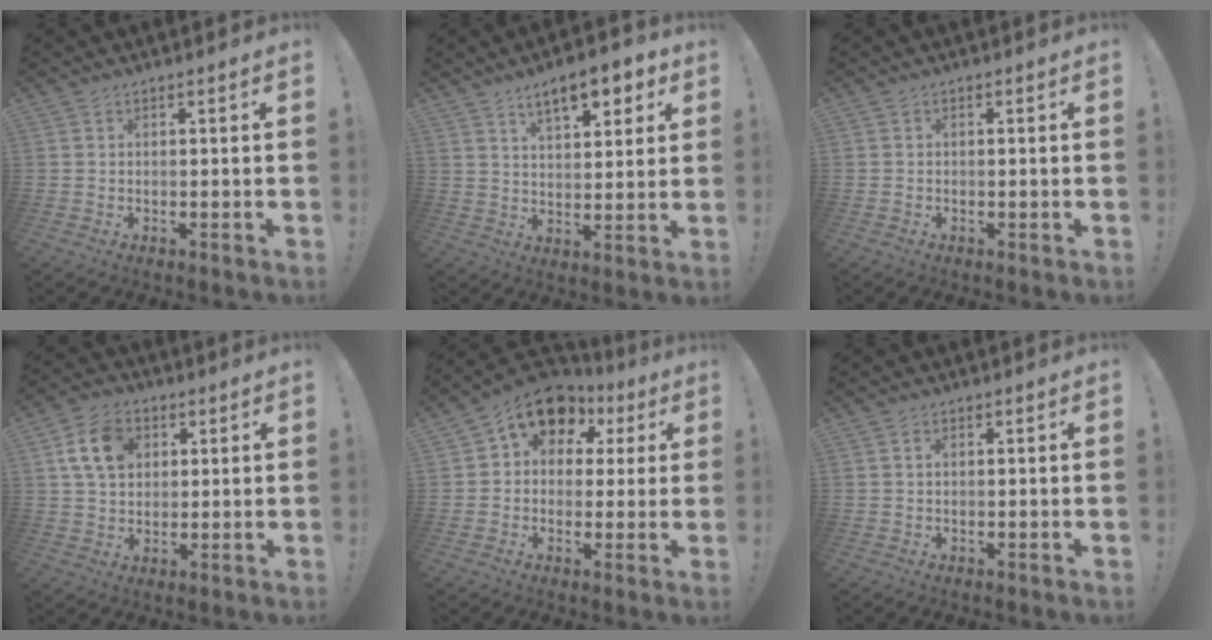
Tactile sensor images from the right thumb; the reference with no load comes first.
{"total": 10.5, "force": [6.2, 4.0, 7.5], "torque": [-0.112, -0.025, 0.105]}
{"total": 0.6, "force": [-0.3, 0.4, 0.2], "torque": [-0.004, 0.003, -0.005]}
{"total": 11.6, "force": [4.0, 8.6, 6.6], "torque": [-0.119, 0.007, 0.080]}
{"total": 11.8, "force": [6.1, 8.3, 5.7], "torque": [-0.079, -0.038, 0.113]}
{"total": 0.7, "force": [0.2, 0.3, 0.6], "torque": [-0.014, 0.003, 0.003]}